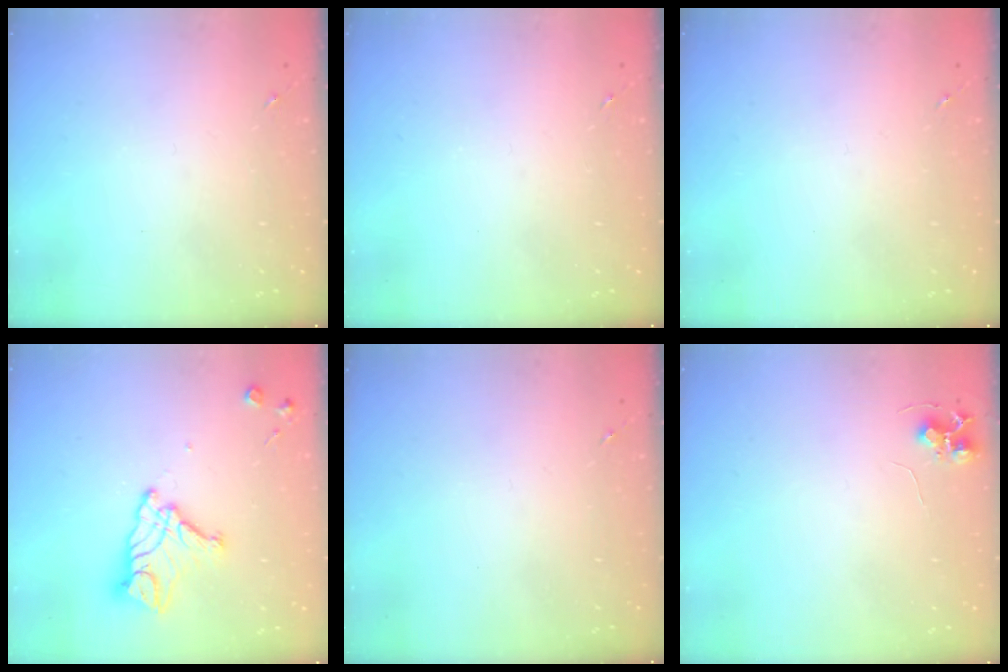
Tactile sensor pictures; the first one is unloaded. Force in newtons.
{"total": 0.0}
{"total": 0.0}
{"total": 13.7, "press": 13.7, "slide": 1.3}
{"total": 0.0}
{"total": 6.9, "press": 6.9, "slide": 0.7}